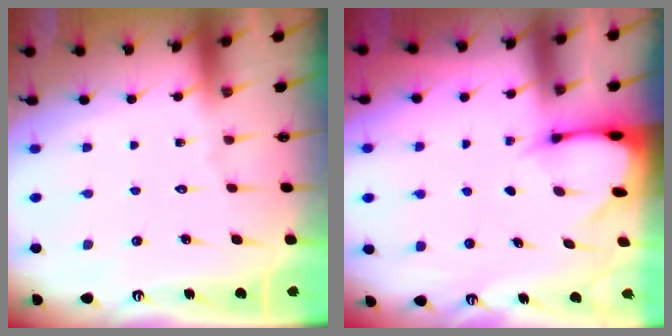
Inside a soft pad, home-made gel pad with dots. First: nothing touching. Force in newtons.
{"total": 2.9, "press": 2.9, "slide": 0.4}